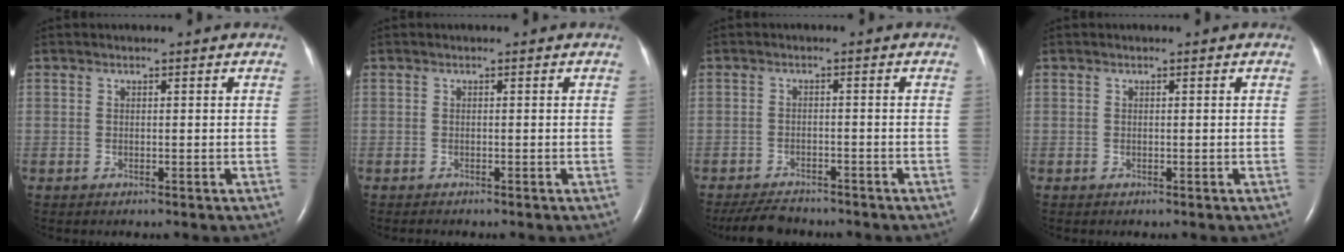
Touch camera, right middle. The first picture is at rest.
{"total": 0.5, "force": [-0.5, 0.1, 0.1], "torque": [-0.009, -0.002, -0.008]}
{"total": 5.9, "force": [-5.3, 1.7, 1.8], "torque": [-0.032, -0.013, -0.084]}
{"total": 0.0}